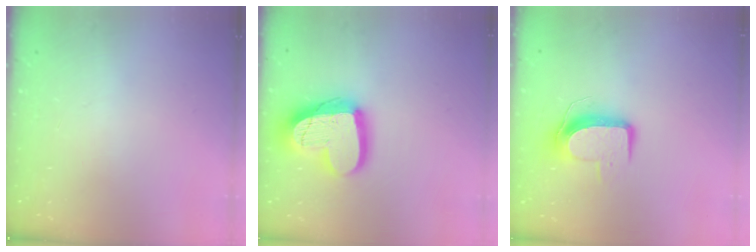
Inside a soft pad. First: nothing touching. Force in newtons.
{"total": 20.4, "press": 20.3, "slide": 1.7}
{"total": 9.2, "press": 9.1, "slide": 0.5}